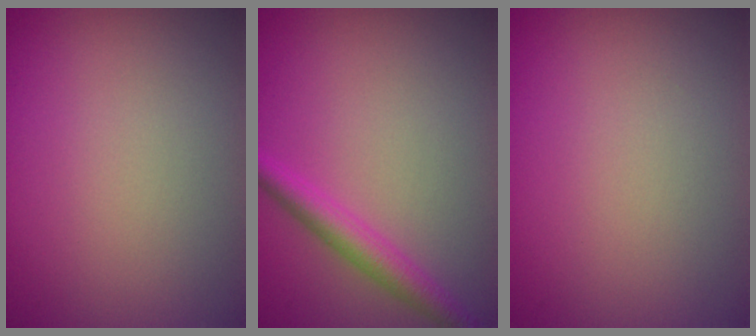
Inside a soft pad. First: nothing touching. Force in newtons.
{"total": 2.8, "press": 2.8, "slide": 0.1}
{"total": 0.0}